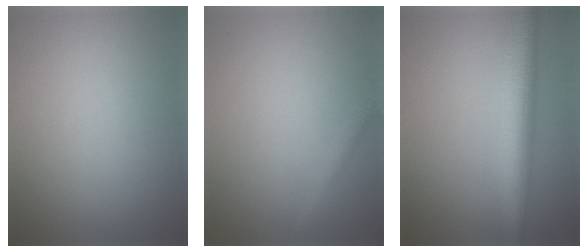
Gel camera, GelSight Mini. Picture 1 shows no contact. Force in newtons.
{"total": 2.2, "press": 2.2, "slide": 0.0}
{"total": 7.7, "press": 7.7, "slide": 0.3}